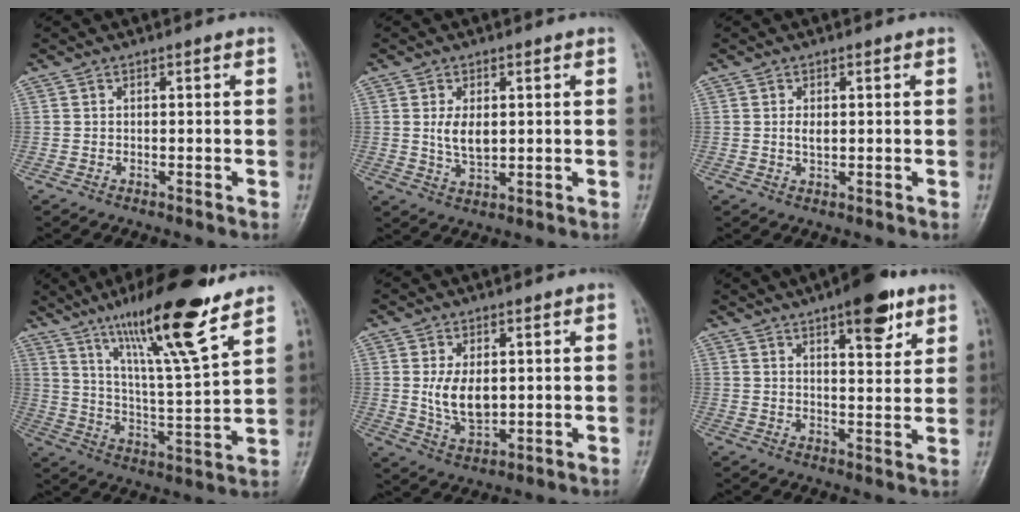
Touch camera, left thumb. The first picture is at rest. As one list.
[{"total": 5.1, "force": [0.8, 2.9, 4.2], "torque": [-0.069, -0.011, 0.020]}, {"total": 2.0, "force": [0.3, 1.1, 1.7], "torque": [-0.028, -0.002, 0.006]}, {"total": 19.3, "force": [13.0, 2.6, 14.1], "torque": [-0.220, -0.064, 0.221]}, {"total": 7.4, "force": [0.9, 4.4, 6.0], "torque": [-0.094, -0.014, 0.027]}, {"total": 10.4, "force": [6.1, 3.6, 7.6], "torque": [-0.083, -0.029, 0.085]}]